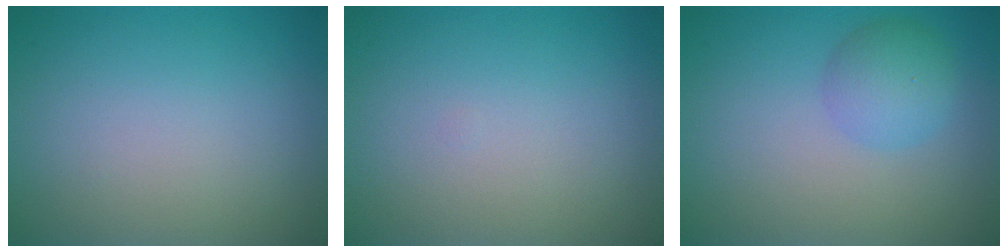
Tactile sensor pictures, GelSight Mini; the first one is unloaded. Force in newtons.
{"total": 0.0}
{"total": 3.0, "press": 2.9, "slide": 0.2}